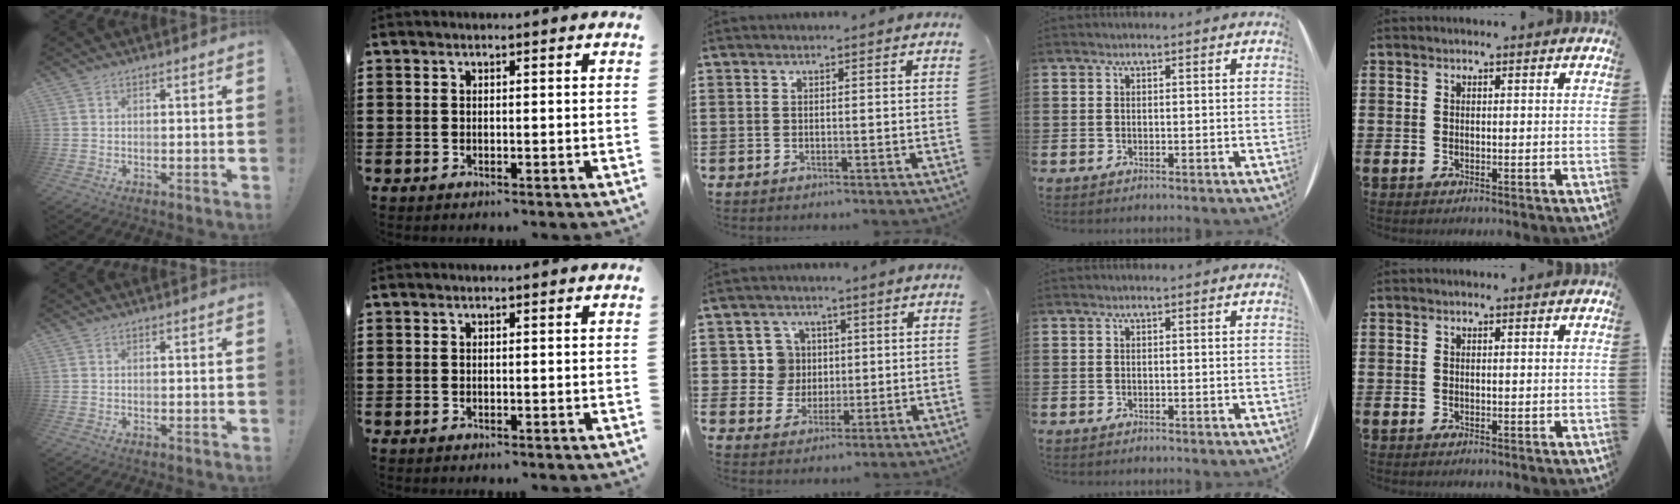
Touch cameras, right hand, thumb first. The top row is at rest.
{"middle": {"total": 6.8, "force": [1.0, 6.6, 1.6], "torque": [-0.048, 0.009, 0.020]}}